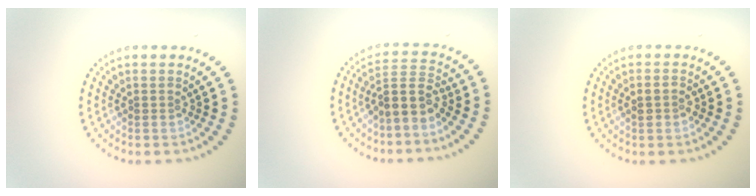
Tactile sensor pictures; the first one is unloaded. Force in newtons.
{"total": 3.2, "press": 2.5, "slide": 2.0}
{"total": 1.5, "press": 1.5, "slide": 0.4}